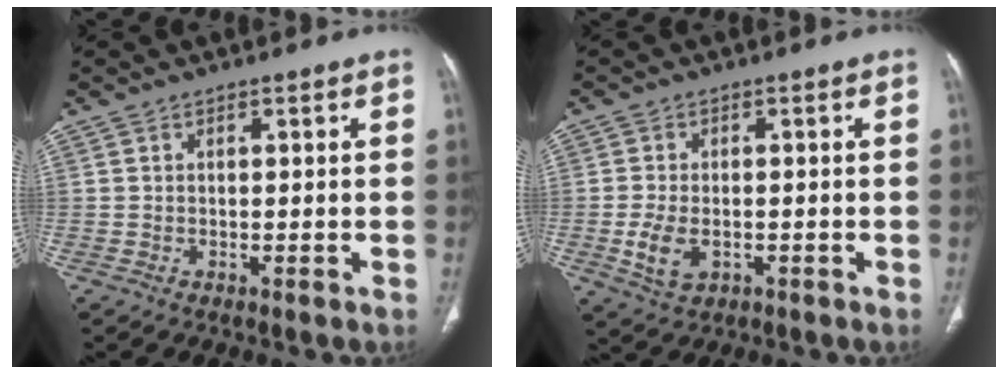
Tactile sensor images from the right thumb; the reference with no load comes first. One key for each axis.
{"total": 5.5, "fx": -1.4, "fy": 3.4, "fz": 4.1, "tx": -0.086, "ty": -0.003, "tz": -0.020}